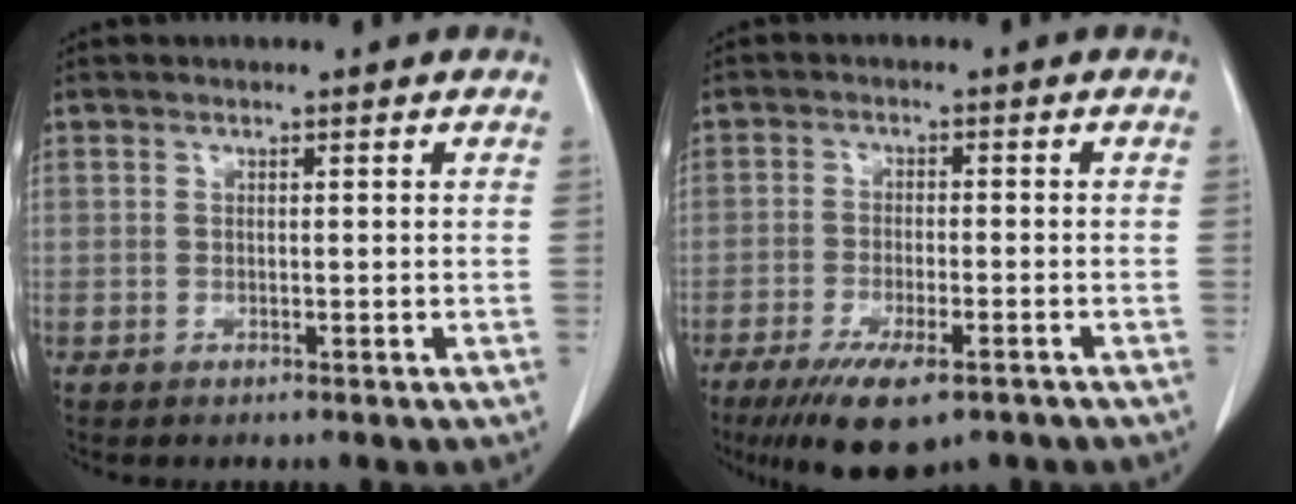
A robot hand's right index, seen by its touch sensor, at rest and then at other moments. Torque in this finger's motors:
{"motor_torque": [1.09, -1.05, 0.48, 0.13]}